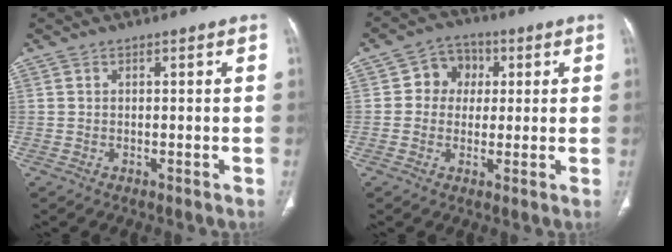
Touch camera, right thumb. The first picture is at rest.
{"total": 6.7, "force": [1.2, 6.0, 2.9], "torque": [-0.008, 0.009, 0.010]}